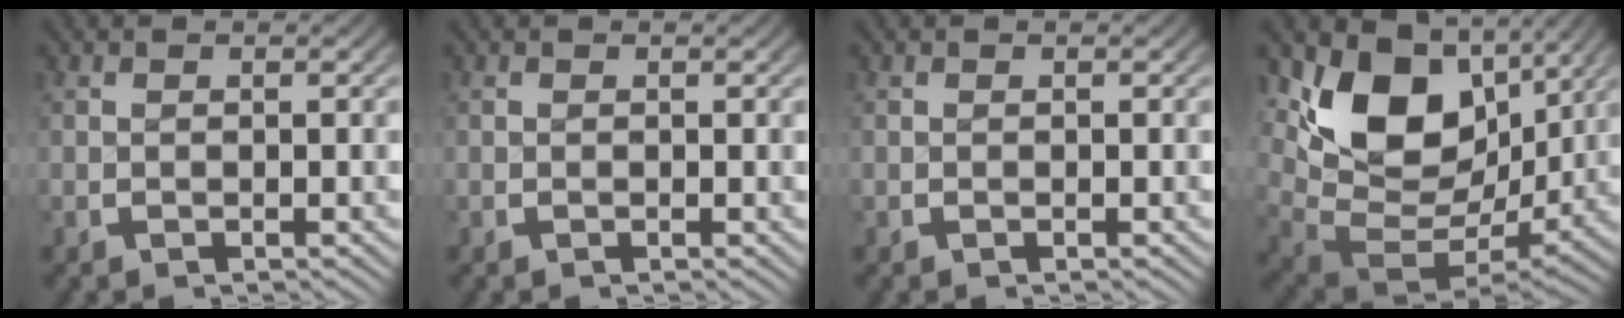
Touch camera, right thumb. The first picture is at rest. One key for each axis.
{"total": 0.0}
{"total": 0.0}
{"total": 13.6, "fx": 0.0, "fy": 9.9, "fz": 9.3, "tx": -0.210, "ty": -0.052, "tz": 0.014}